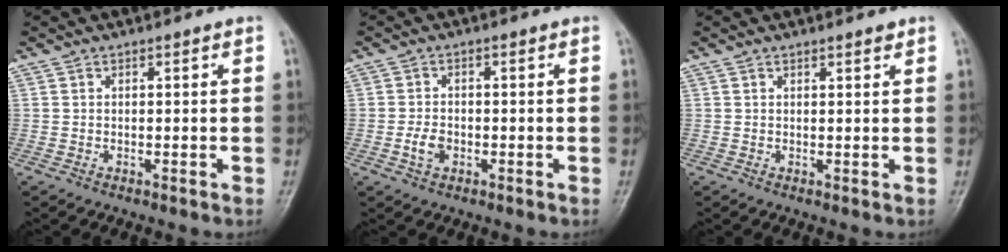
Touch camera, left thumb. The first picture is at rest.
{"total": 3.1, "force": [-1.0, 2.1, 2.0], "torque": [-0.033, 0.007, -0.020]}
{"total": 1.0, "force": [0.9, 0.2, 0.5], "torque": [-0.006, -0.006, 0.013]}